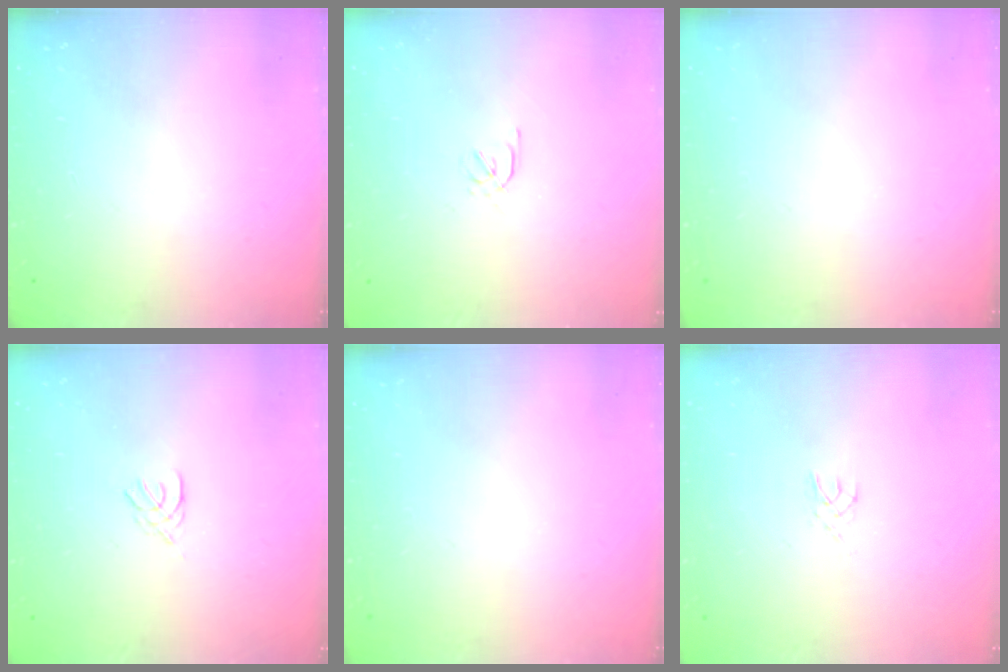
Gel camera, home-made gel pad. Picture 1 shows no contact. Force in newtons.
{"total": 1.7, "press": 1.6, "slide": 0.5}
{"total": 0.0}
{"total": 2.1, "press": 2.0, "slide": 0.4}
{"total": 0.0}
{"total": 2.5, "press": 2.4, "slide": 0.4}